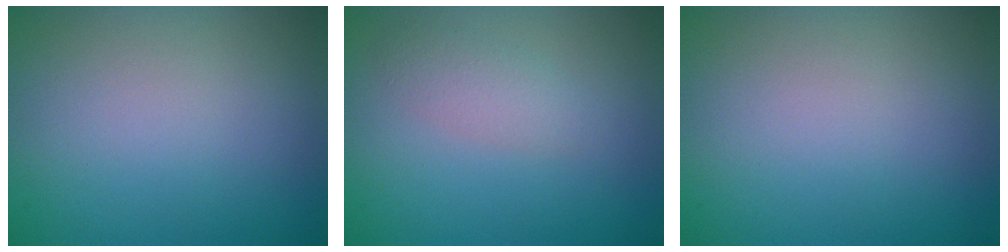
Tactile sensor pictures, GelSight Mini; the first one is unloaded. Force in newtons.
{"total": 1.9, "press": 1.9, "slide": 0.1}
{"total": 0.0}